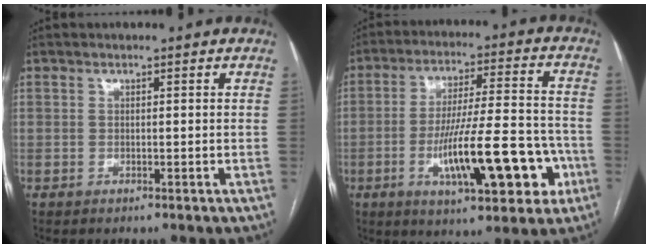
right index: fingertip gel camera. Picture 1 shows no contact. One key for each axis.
{"total": 17.0, "fx": -5.7, "fy": 3.7, "fz": 15.6, "tx": -0.254, "ty": 0.010, "tz": -0.080}